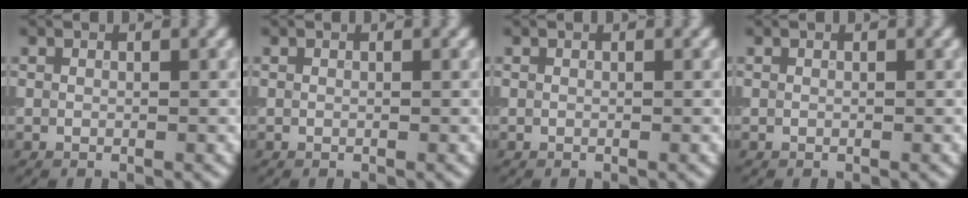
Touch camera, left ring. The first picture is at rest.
{"total": 0.0}
{"total": 0.0}
{"total": 0.0}